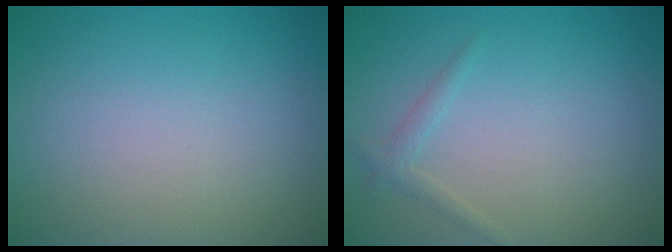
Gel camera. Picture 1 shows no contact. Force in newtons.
{"total": 1.1, "press": 1.1, "slide": 0.1}